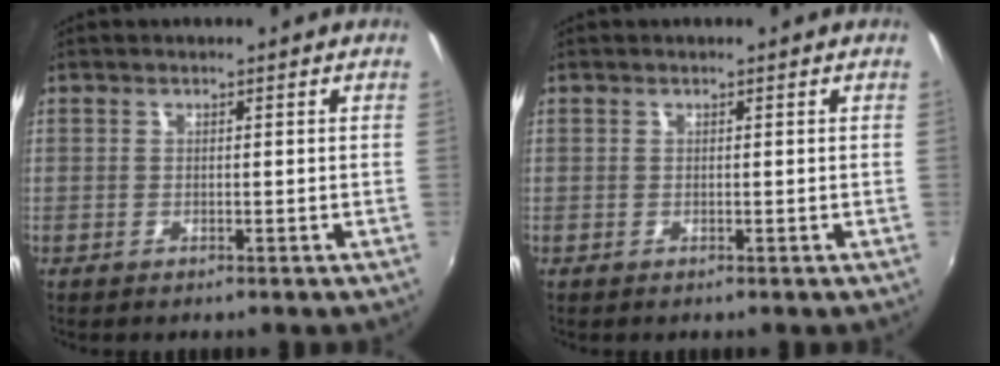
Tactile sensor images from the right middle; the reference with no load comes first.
{"total": 0.0}